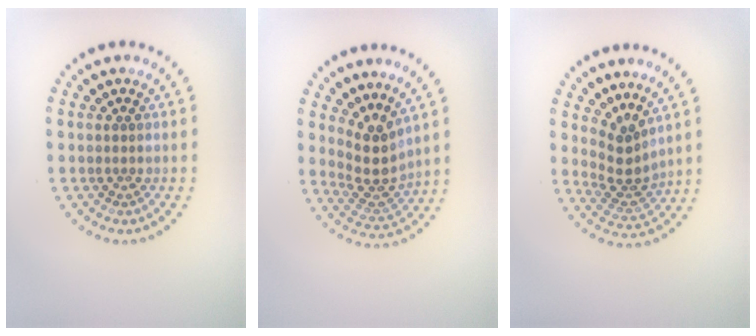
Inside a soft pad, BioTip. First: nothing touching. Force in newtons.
{"total": 3.5, "press": 2.5, "slide": 2.5}
{"total": 2.9, "press": 1.9, "slide": 2.2}